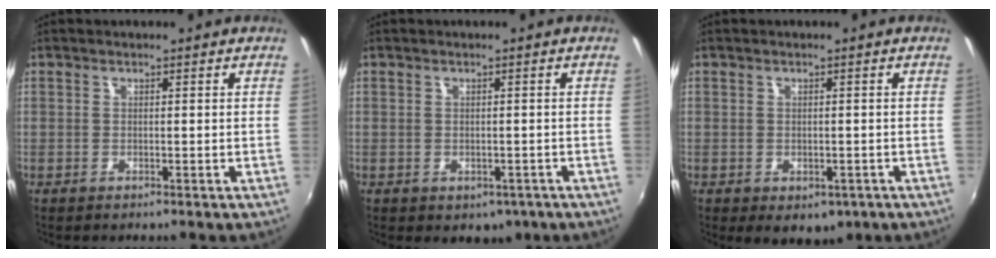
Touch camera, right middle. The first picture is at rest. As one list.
[{"total": 3.6, "force": [-1.6, 2.7, 1.7], "torque": [-0.032, -0.009, -0.015]}, {"total": 4.9, "force": [-2.2, 3.3, 2.8], "torque": [-0.050, -0.018, -0.022]}]